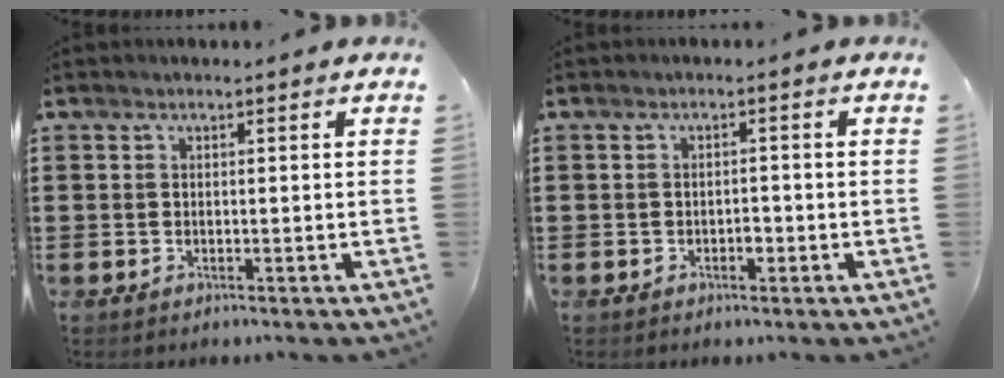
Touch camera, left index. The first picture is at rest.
{"total": 1.4, "force": [-0.5, 0.7, 1.0], "torque": [-0.022, 0.000, -0.011]}